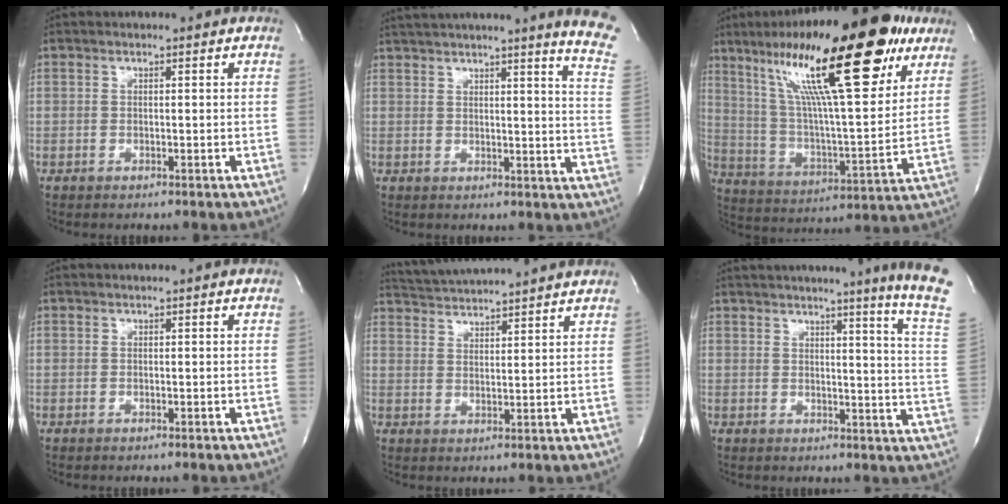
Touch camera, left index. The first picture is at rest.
{"total": 14.4, "force": [11.8, -1.8, 8.0], "torque": [-0.109, -0.064, 0.130]}
{"total": 27.9, "force": [16.2, 4.5, 22.3], "torque": [-0.373, 0.030, 0.261]}
{"total": 0.0}
{"total": 11.3, "force": [10.8, -0.2, 3.3], "torque": [-0.072, 0.021, 0.162]}
{"total": 15.7, "force": [12.6, -3.1, 8.8], "torque": [-0.124, -0.084, 0.133]}